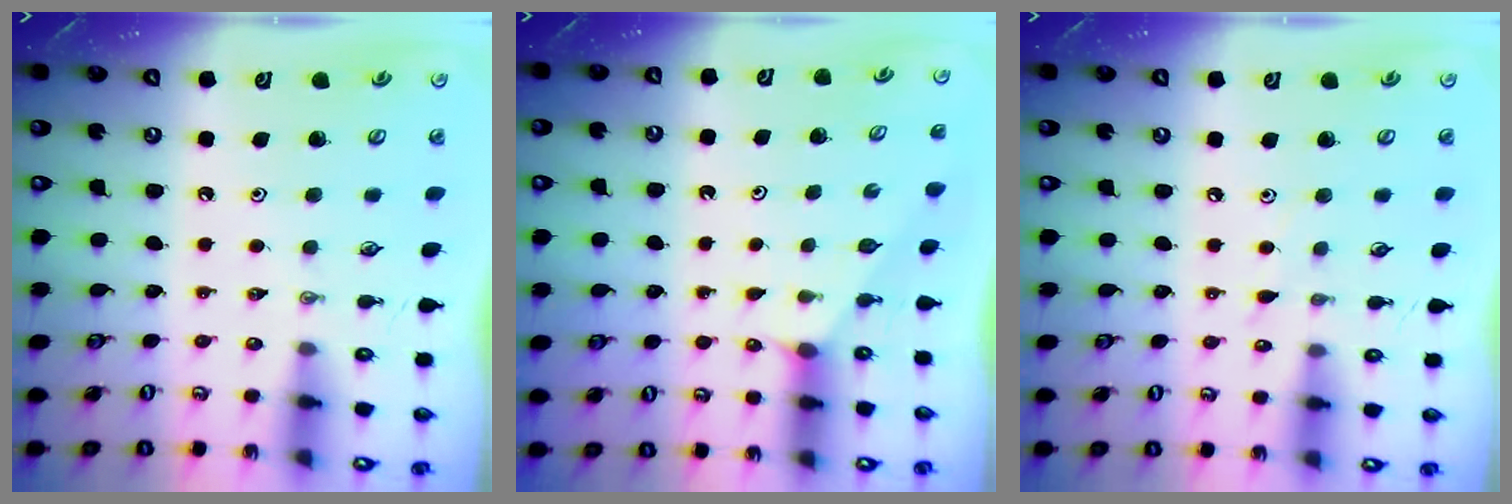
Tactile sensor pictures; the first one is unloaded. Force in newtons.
{"total": 0.9, "press": 0.9, "slide": 0.2}
{"total": 3.8, "press": 3.7, "slide": 0.6}